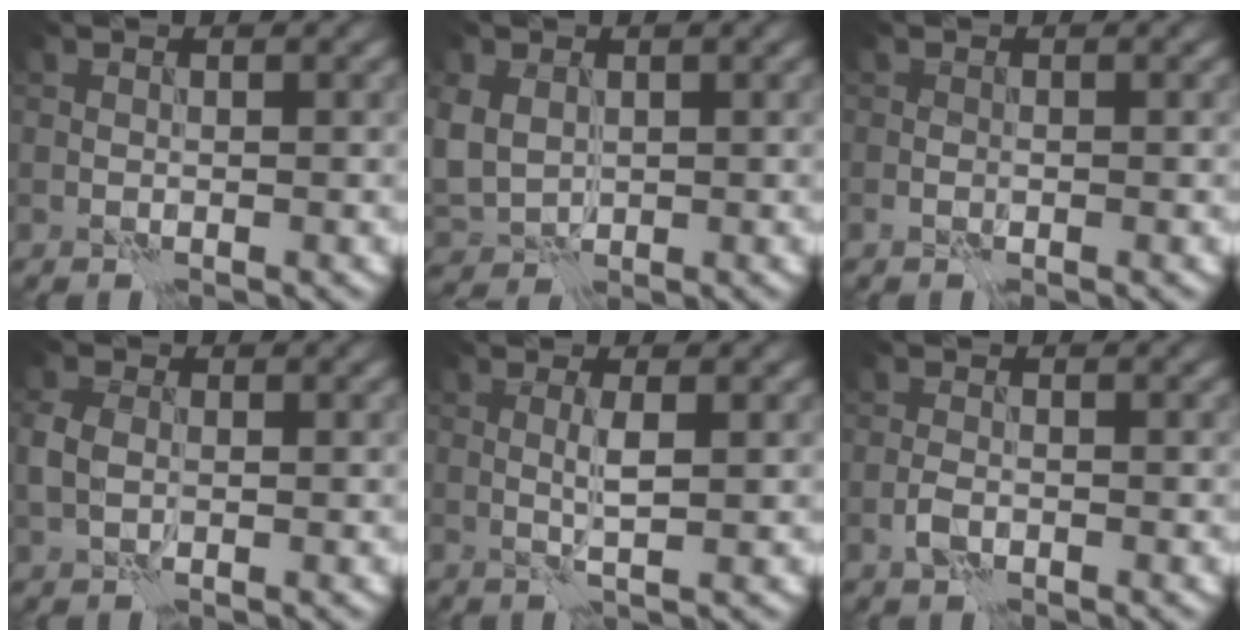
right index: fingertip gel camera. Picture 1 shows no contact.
{"total": 4.5, "force": [0.8, 3.7, 2.4], "torque": [-0.072, -0.004, 0.016]}
{"total": 0.7, "force": [-0.3, 0.4, 0.5], "torque": [-0.008, 0.003, -0.006]}
{"total": 2.8, "force": [0.0, 2.0, 1.9], "torque": [-0.048, 0.002, -0.002]}
{"total": 1.9, "force": [0.2, 0.2, 1.9], "torque": [-0.039, 0.003, 0.002]}
{"total": 1.5, "force": [-0.7, 0.8, 1.0], "torque": [-0.021, 0.002, -0.018]}